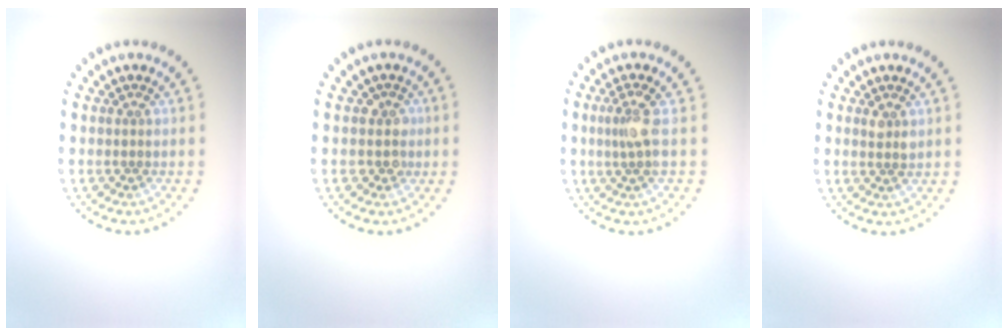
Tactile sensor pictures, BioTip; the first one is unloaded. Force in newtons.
{"total": 1.6, "press": 1.4, "slide": 0.7}
{"total": 2.2, "press": 1.6, "slide": 1.4}
{"total": 1.1, "press": 1.1, "slide": 0.2}